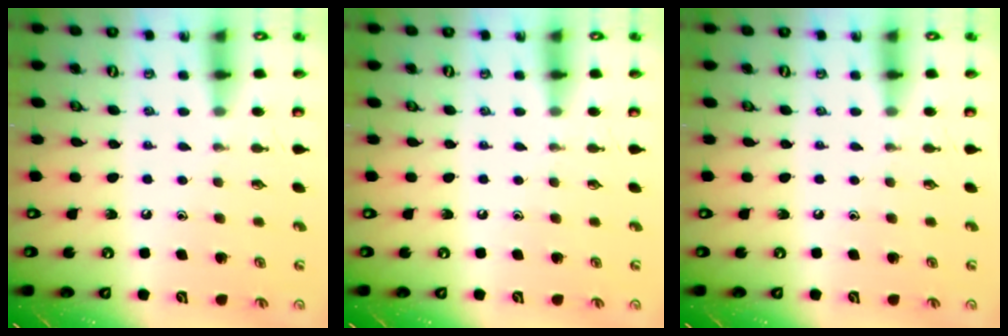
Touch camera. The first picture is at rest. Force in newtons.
{"total": 0.0}
{"total": 0.0}